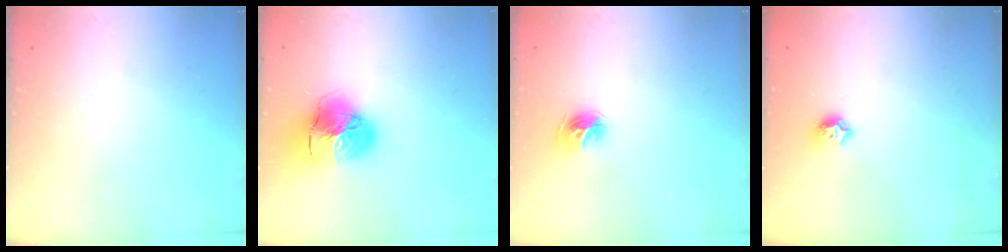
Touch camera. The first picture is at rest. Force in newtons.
{"total": 17.8, "press": 17.7, "slide": 2.1}
{"total": 8.0, "press": 8.0, "slide": 0.7}
{"total": 6.7, "press": 6.6, "slide": 1.1}